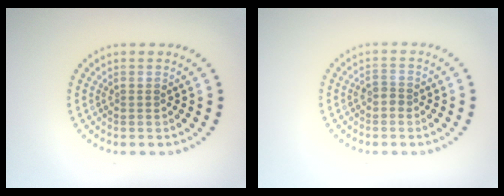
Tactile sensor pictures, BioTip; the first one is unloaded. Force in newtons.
{"total": 1.1, "press": 0.9, "slide": 0.6}